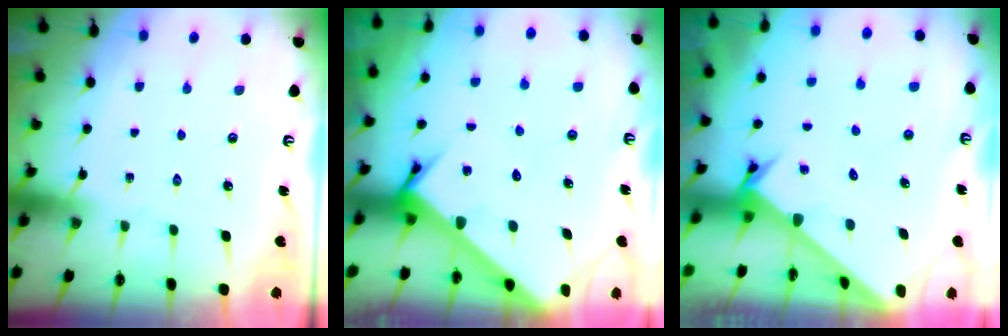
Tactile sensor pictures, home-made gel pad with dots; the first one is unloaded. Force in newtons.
{"total": 5.6, "press": 5.6, "slide": 0.4}
{"total": 2.6, "press": 2.6, "slide": 0.3}